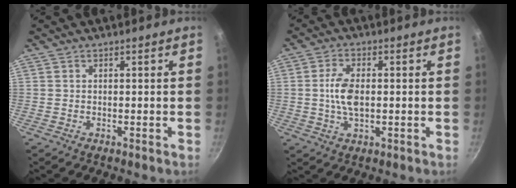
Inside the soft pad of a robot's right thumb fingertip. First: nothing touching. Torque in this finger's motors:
{"motor_torque": [1.29, 0.60, 1.09, -0.45, 0.02]}